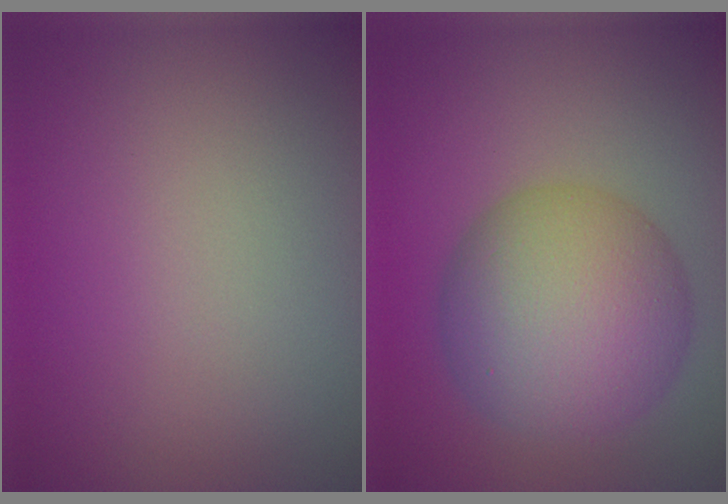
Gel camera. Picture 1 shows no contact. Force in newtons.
{"total": 10.0, "press": 10.0, "slide": 0.2}